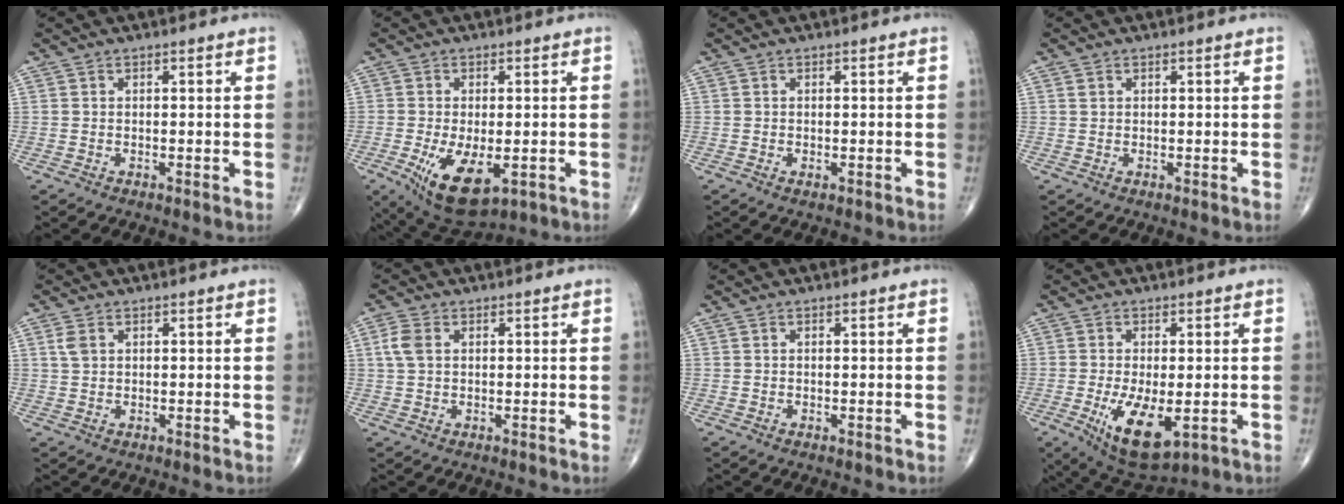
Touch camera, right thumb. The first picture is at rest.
{"total": 11.1, "force": [-3.7, 5.3, 9.0], "torque": [-0.152, -0.017, -0.045]}
{"total": 0.6, "force": [-0.3, 0.3, 0.5], "torque": [-0.007, -0.002, -0.003]}
{"total": 0.8, "force": [0.3, 0.6, 0.3], "torque": [-0.003, 0.001, 0.007]}
{"total": 2.3, "force": [0.9, 1.6, 1.5], "torque": [-0.031, 0.005, 0.021]}
{"total": 3.7, "force": [0.9, 2.4, 2.7], "torque": [-0.066, 0.008, 0.016]}
{"total": 0.0}
{"total": 10.6, "force": [-2.9, 4.5, 9.1], "torque": [-0.154, -0.022, -0.034]}